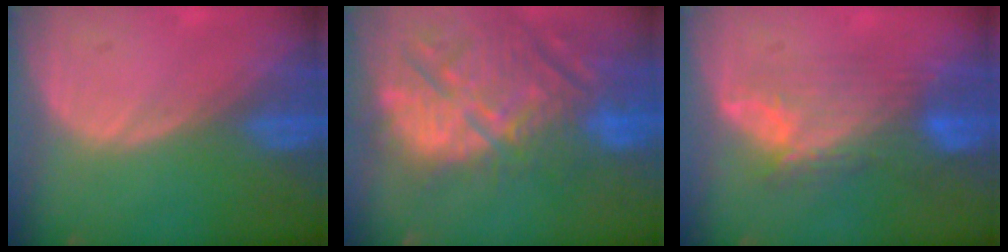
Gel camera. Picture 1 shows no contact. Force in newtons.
{"total": 14.9, "press": 12.9, "slide": 7.4}
{"total": 8.2, "press": 7.6, "slide": 3.1}